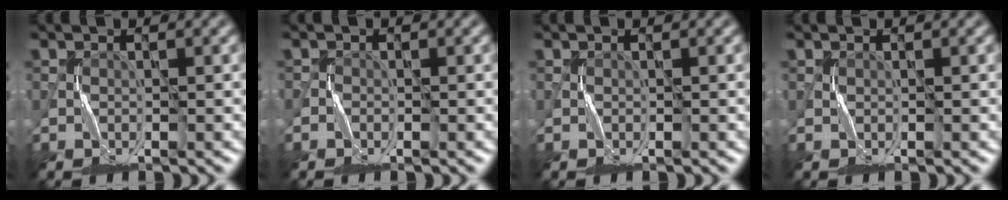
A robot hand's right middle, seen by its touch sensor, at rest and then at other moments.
{"total": 0.5, "force": [-0.4, 0.3, 0.0], "torque": [0.004, 0.001, -0.008]}
{"total": 0.0}
{"total": 0.0}